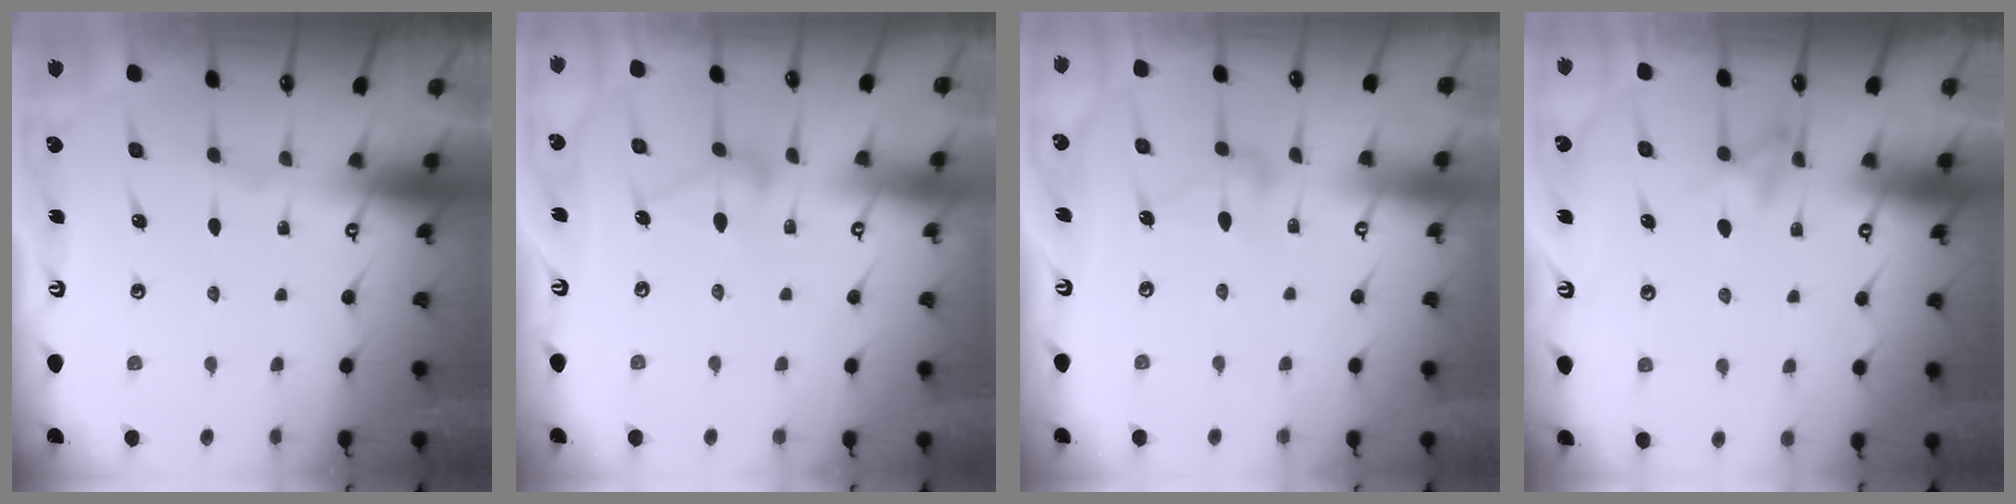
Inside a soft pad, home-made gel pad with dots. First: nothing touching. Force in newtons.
{"total": 8.1, "press": 8.1, "slide": 0.4}
{"total": 8.7, "press": 8.7, "slide": 0.2}
{"total": 9.3, "press": 9.2, "slide": 1.3}